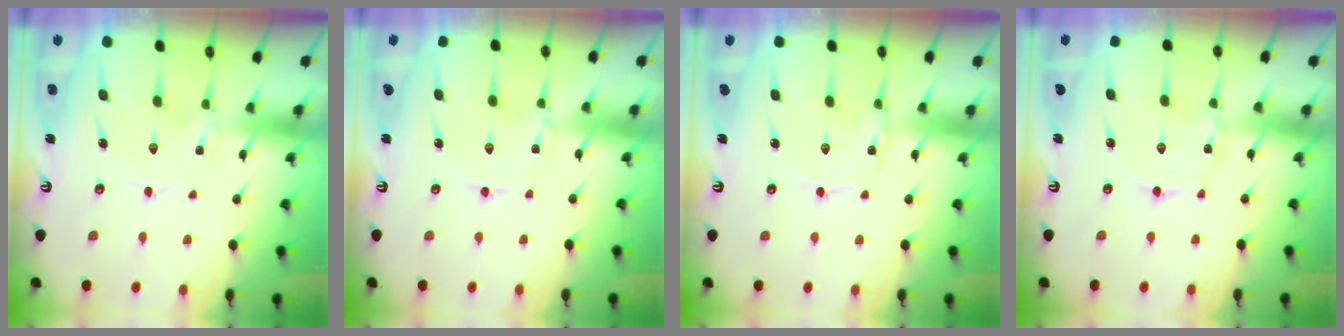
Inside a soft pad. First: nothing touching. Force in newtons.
{"total": 1.0, "press": 1.0, "slide": 0.2}
{"total": 1.7, "press": 1.7, "slide": 0.2}
{"total": 2.0, "press": 2.0, "slide": 0.1}